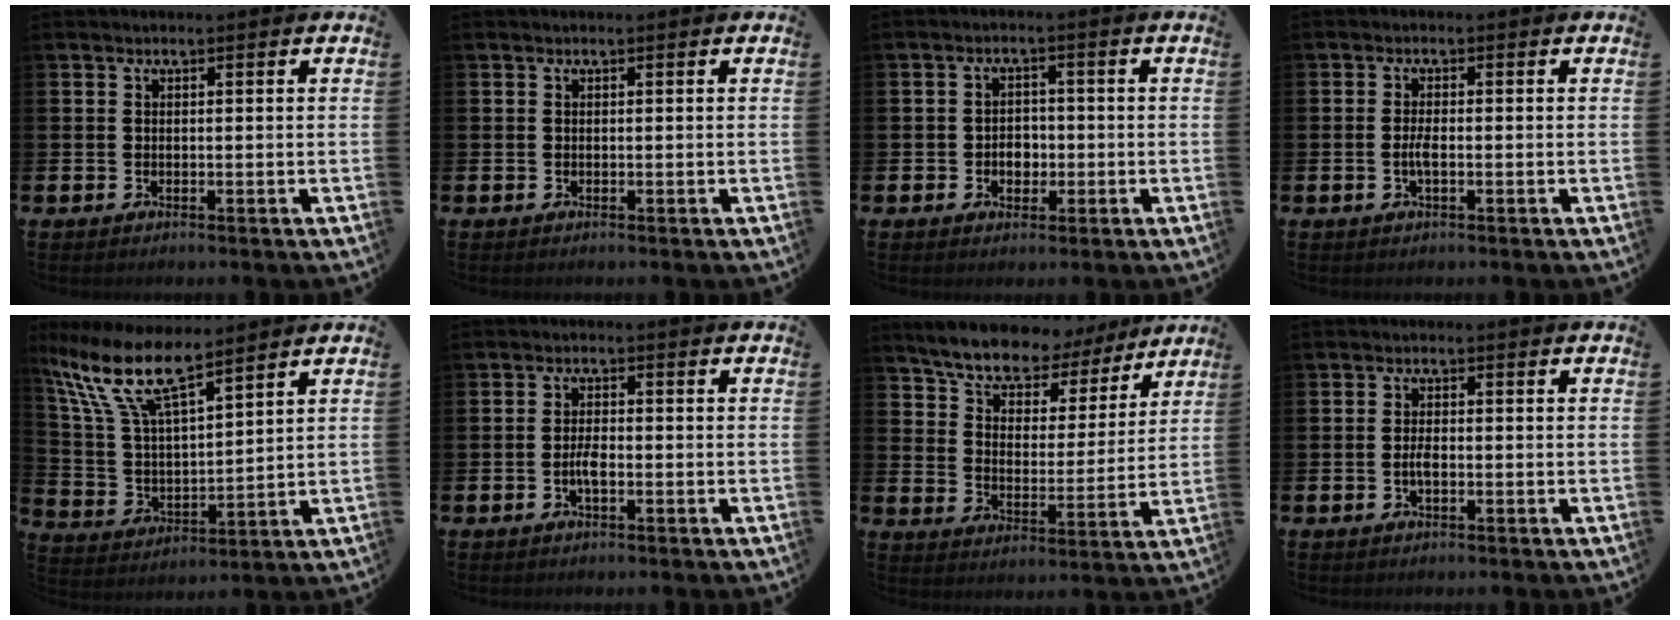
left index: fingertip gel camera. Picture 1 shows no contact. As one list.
[{"total": 0.0}, {"total": 2.6, "force": [-0.6, 2.2, 1.3], "torque": [-0.012, -0.001, -0.020]}, {"total": 1.9, "force": [-0.5, 0.5, 1.7], "torque": [-0.039, 0.004, -0.009]}, {"total": 11.1, "force": [8.8, 2.8, 6.2], "torque": [-0.159, -0.036, 0.156]}, {"total": 2.4, "force": [-0.7, 0.9, 2.2], "torque": [-0.039, 0.002, -0.014]}, {"total": 7.7, "force": [7.3, 2.2, 1.4], "torque": [-0.063, -0.054, 0.128]}, {"total": 1.9, "force": [-0.5, 0.7, 1.6], "torque": [-0.030, 0.000, -0.011]}]